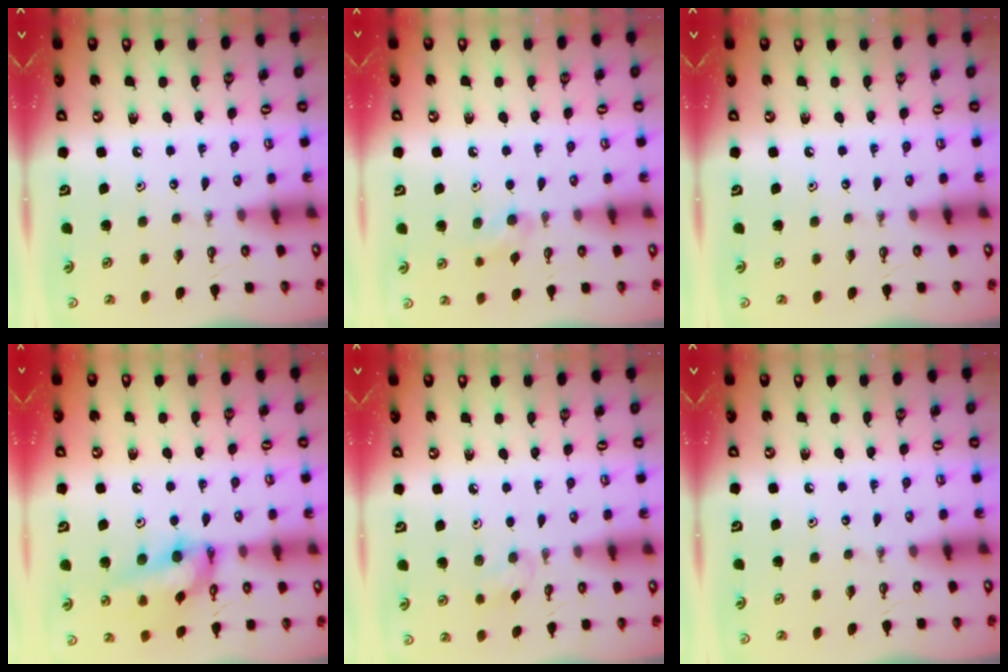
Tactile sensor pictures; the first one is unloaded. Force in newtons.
{"total": 6.1, "press": 6.0, "slide": 1.4}
{"total": 0.0}
{"total": 16.2, "press": 15.4, "slide": 5.1}
{"total": 6.2, "press": 6.1, "slide": 0.9}
{"total": 0.0}